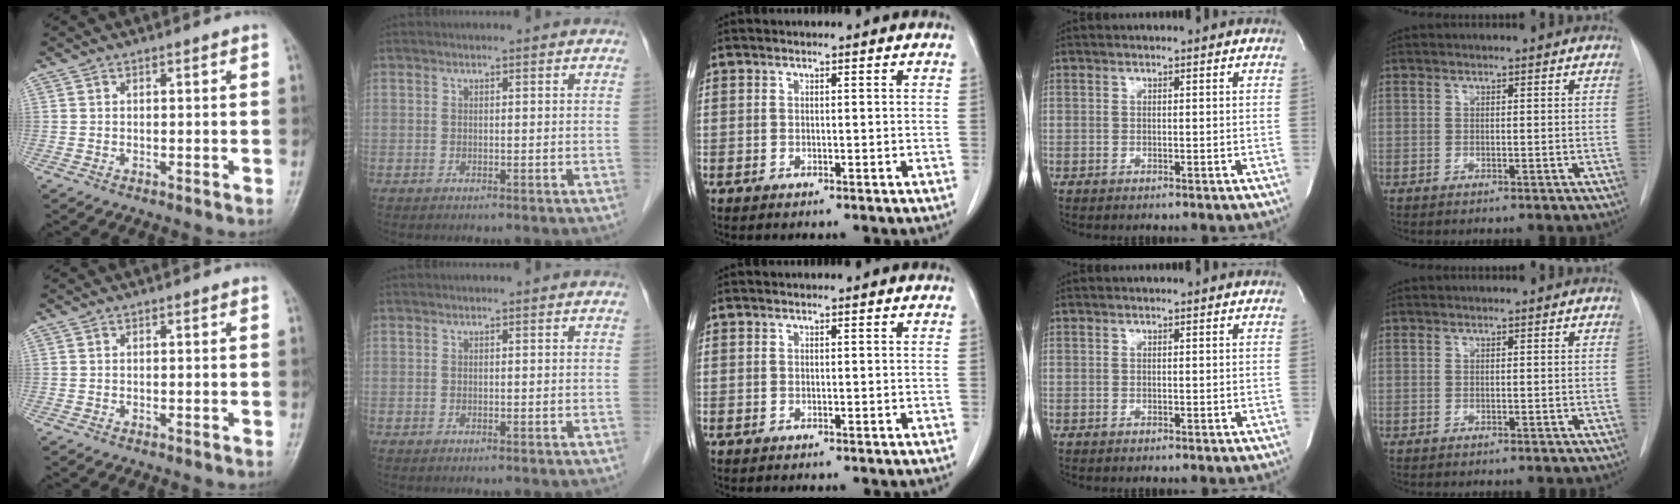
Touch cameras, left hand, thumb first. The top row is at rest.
{}